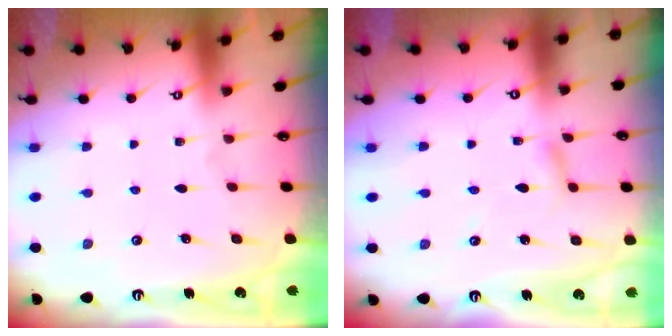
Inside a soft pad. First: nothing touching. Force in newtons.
{"total": 2.4, "press": 2.4, "slide": 0.2}